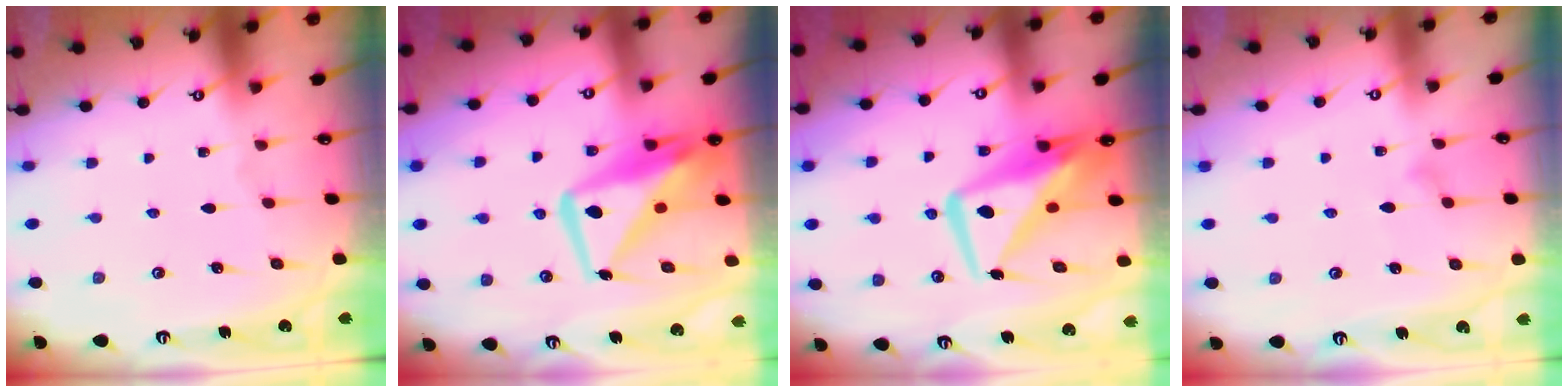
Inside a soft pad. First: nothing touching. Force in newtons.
{"total": 13.4, "press": 13.4, "slide": 1.3}
{"total": 11.2, "press": 11.1, "slide": 1.7}
{"total": 6.9, "press": 6.9, "slide": 0.3}